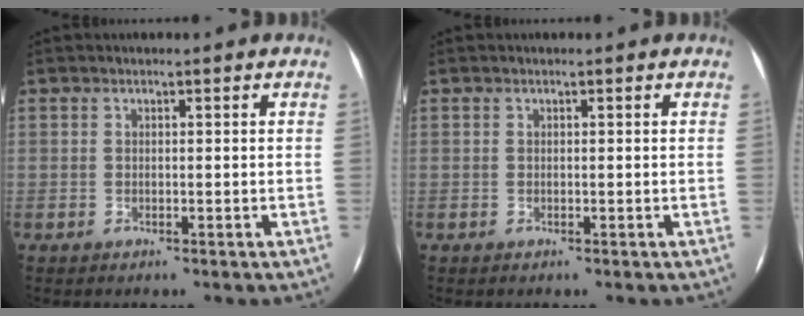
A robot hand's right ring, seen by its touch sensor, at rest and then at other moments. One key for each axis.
{"total": 0.0}